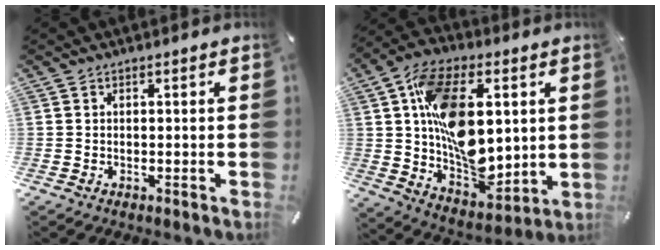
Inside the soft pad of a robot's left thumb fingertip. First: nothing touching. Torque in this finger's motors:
{"motor_torque": [2.46, 2.55, 2.77, 0.00, 0.41]}